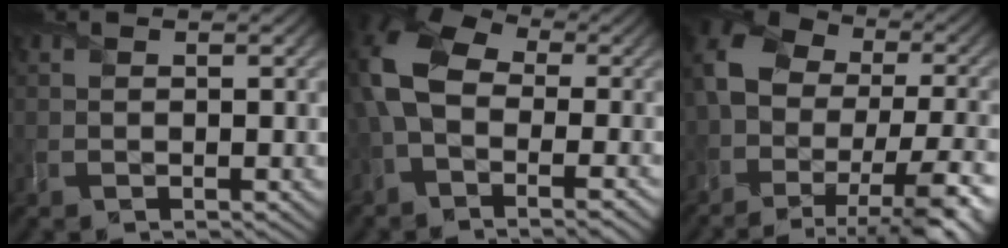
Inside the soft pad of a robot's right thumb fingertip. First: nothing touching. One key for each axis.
{"total": 12.0, "fx": -1.7, "fy": 7.4, "fz": 9.3, "tx": -0.236, "ty": -0.014, "tz": -0.028}
{"total": 16.3, "fx": -5.5, "fy": 10.6, "fz": 11.2, "tx": -0.226, "ty": -0.020, "tz": -0.048}